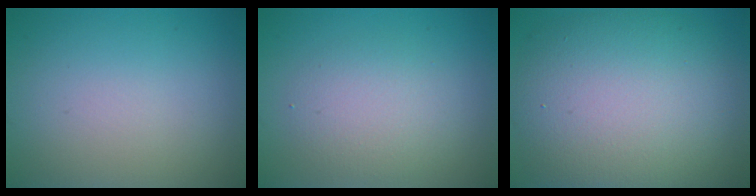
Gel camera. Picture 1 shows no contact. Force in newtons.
{"total": 3.2, "press": 3.2, "slide": 0.1}
{"total": 12.1, "press": 12.1, "slide": 0.4}